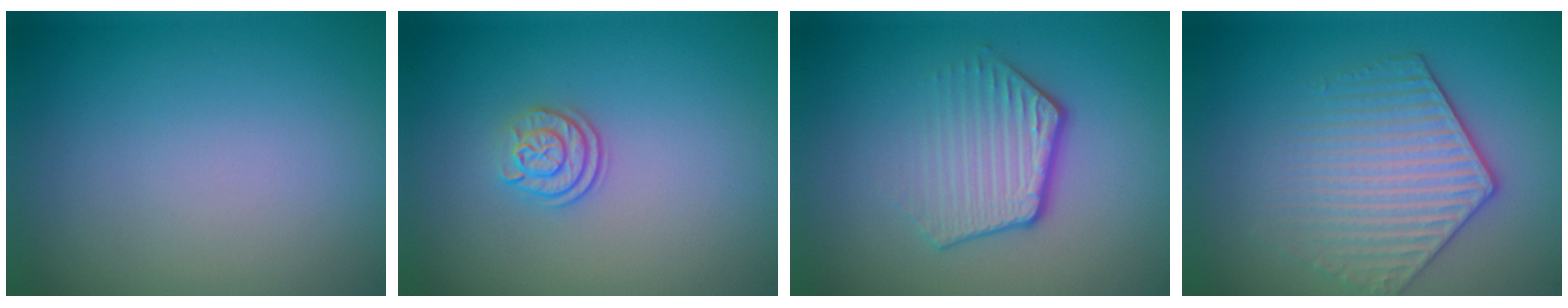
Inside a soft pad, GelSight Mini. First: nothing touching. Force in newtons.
{"total": 2.1, "press": 1.7, "slide": 1.3}
{"total": 4.0, "press": 2.9, "slide": 2.8}
{"total": 4.5, "press": 3.8, "slide": 2.3}